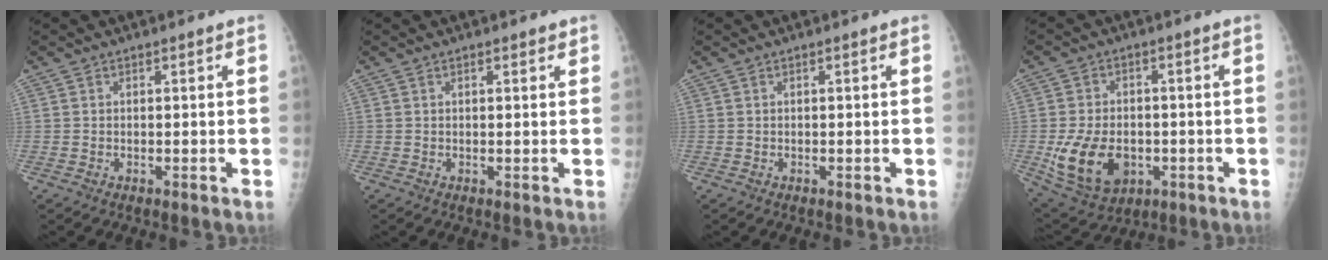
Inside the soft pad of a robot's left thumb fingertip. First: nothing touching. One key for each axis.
{"total": 1.0, "fx": 0.7, "fy": 0.5, "fz": 0.6, "tx": -0.003, "ty": -0.002, "tz": 0.007}
{"total": 0.0}
{"total": 13.3, "fx": -2.7, "fy": 9.5, "fz": 8.9, "tx": -0.144, "ty": 0.002, "tz": -0.028}